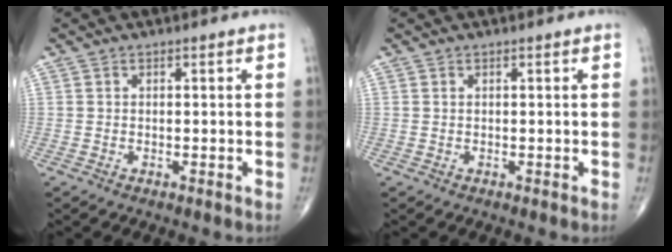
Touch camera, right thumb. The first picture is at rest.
{"total": 0.0}